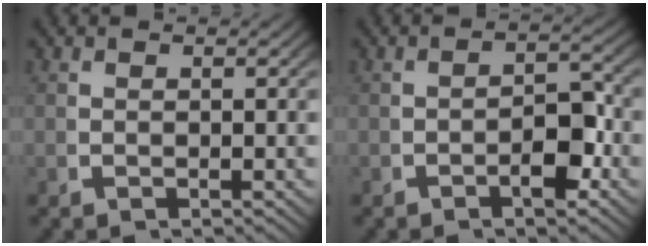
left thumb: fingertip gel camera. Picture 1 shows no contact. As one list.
[{"total": 3.3, "force": [-1.0, 1.4, 2.8], "torque": [-0.042, -0.007, -0.015]}]